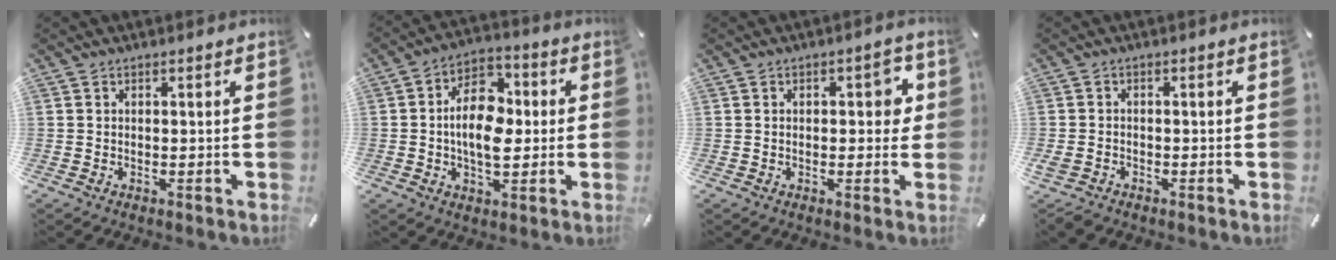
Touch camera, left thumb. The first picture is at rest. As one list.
[{"total": 12.2, "force": [-0.7, 8.0, 9.2], "torque": [-0.161, 0.011, -0.012]}, {"total": 4.5, "force": [0.6, 2.4, 3.8], "torque": [-0.036, -0.003, -0.002]}, {"total": 2.0, "force": [-1.4, 1.3, 0.8], "torque": [-0.021, 0.004, -0.030]}]